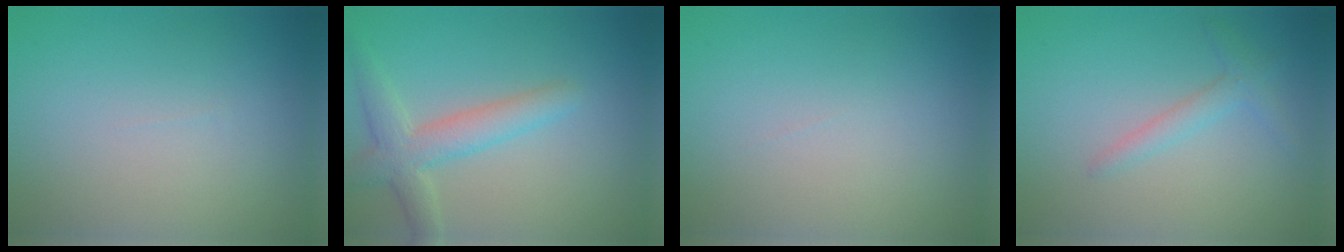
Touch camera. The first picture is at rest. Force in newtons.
{"total": 4.0, "press": 4.0, "slide": 0.3}
{"total": 0.0}
{"total": 1.7, "press": 1.7, "slide": 0.1}